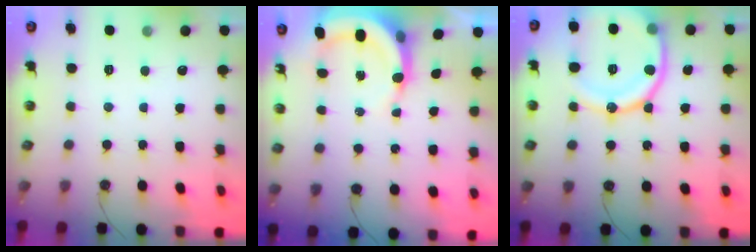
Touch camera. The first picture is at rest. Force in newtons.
{"total": 7.3, "press": 7.1, "slide": 1.9}
{"total": 19.0, "press": 18.9, "slide": 2.0}